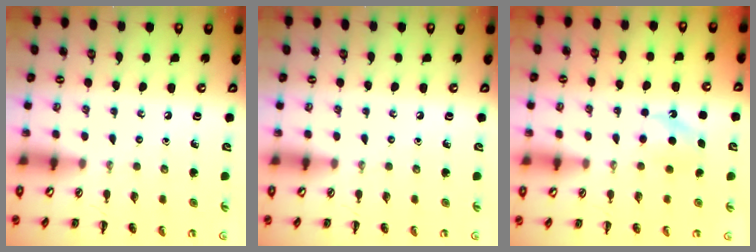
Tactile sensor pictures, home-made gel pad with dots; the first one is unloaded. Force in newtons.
{"total": 0.0}
{"total": 5.6, "press": 5.4, "slide": 1.5}